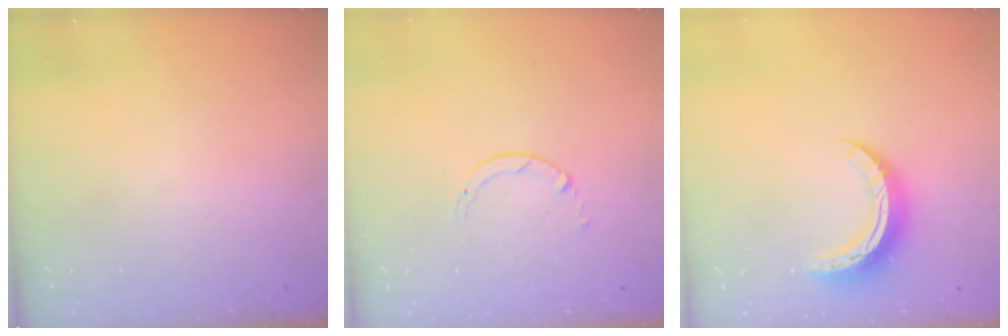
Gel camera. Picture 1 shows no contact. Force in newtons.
{"total": 0.7, "press": 0.7, "slide": 0.1}
{"total": 10.4, "press": 10.3, "slide": 0.5}